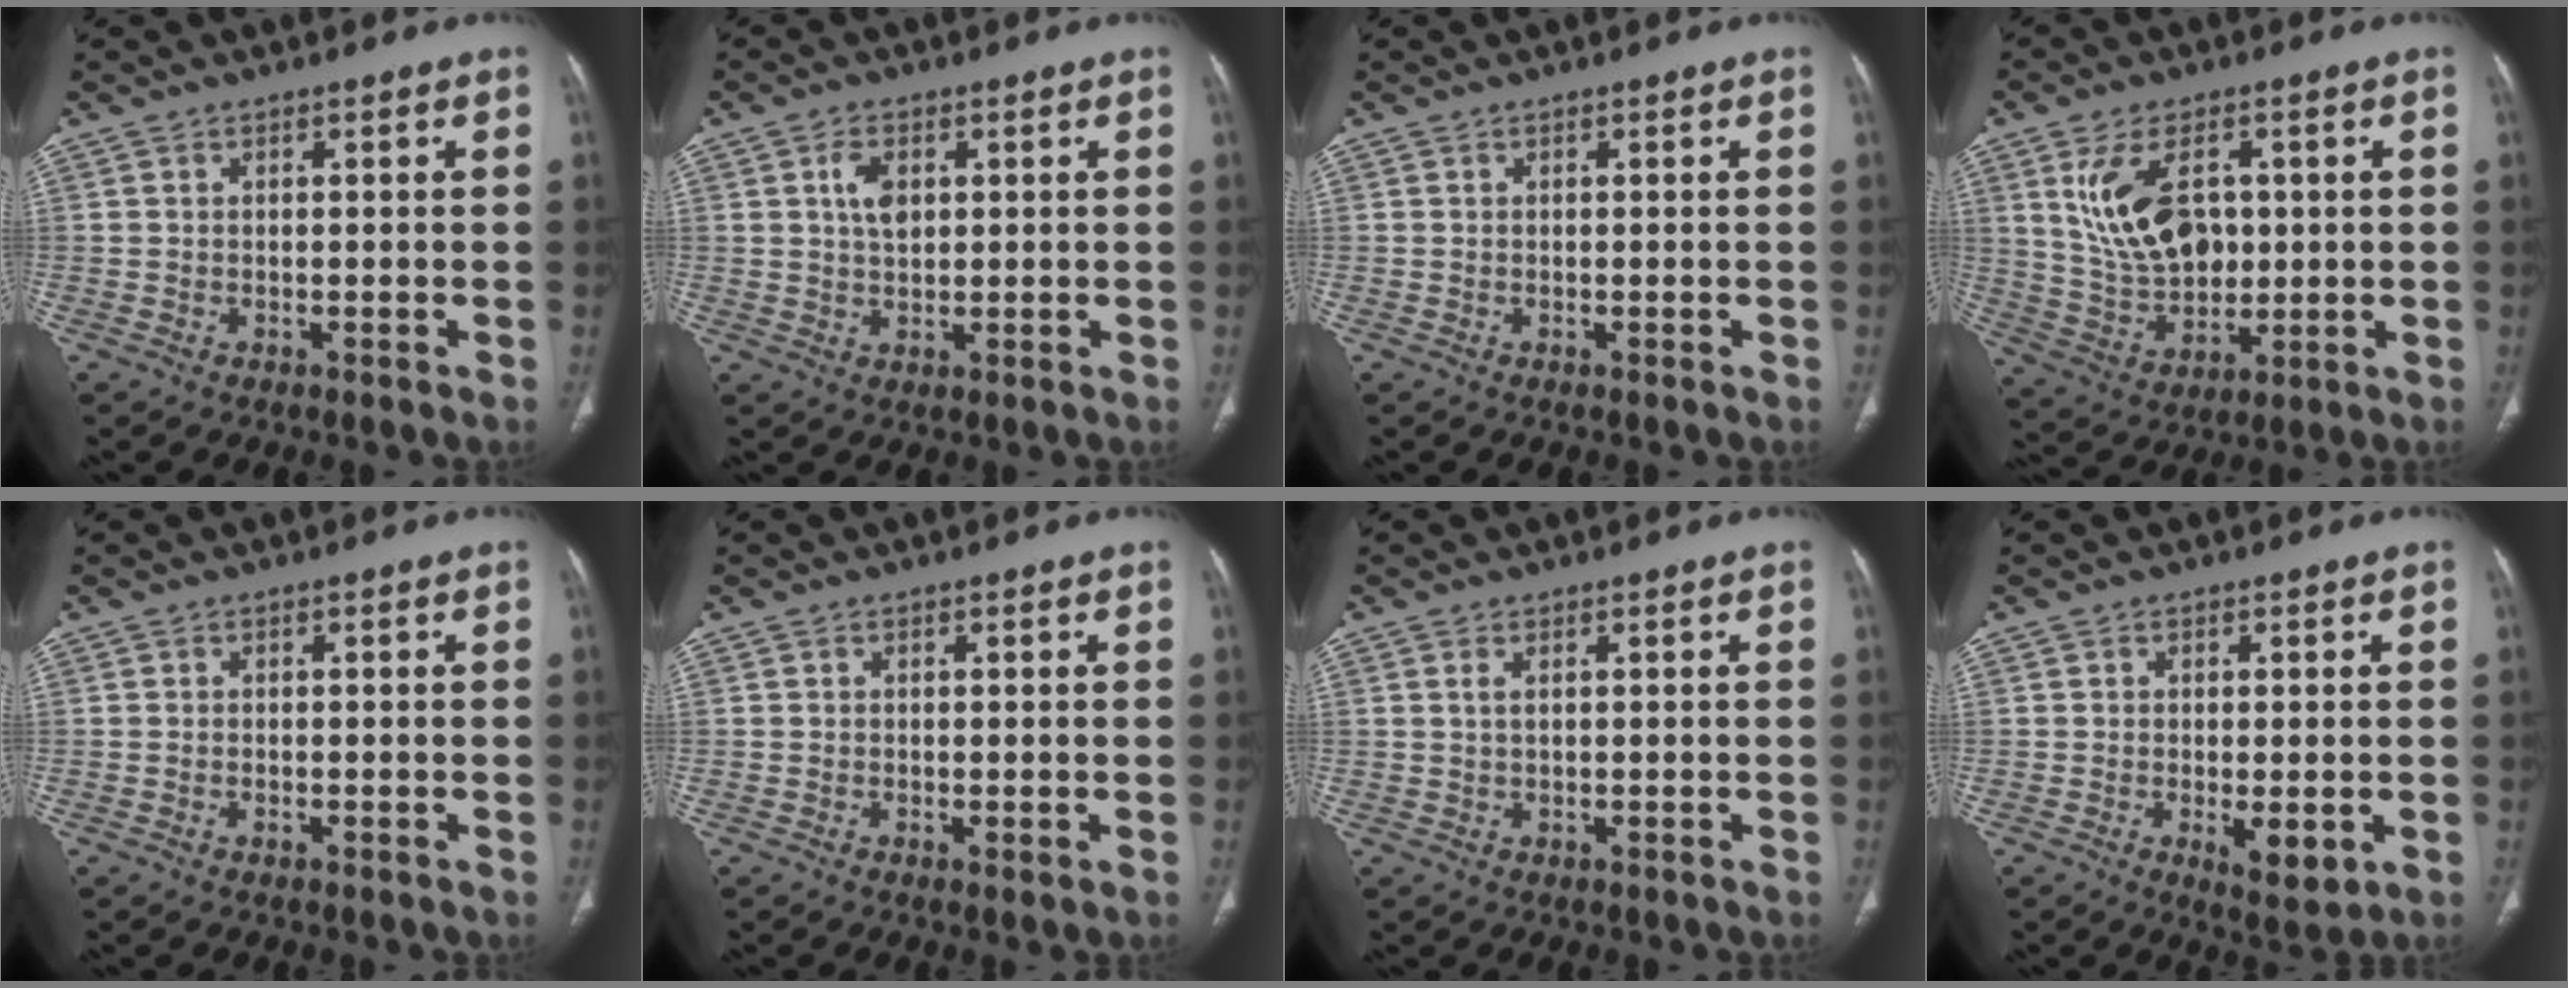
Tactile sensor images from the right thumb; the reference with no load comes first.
{"total": 4.3, "force": [1.3, 2.7, 3.2], "torque": [-0.051, -0.003, 0.025]}
{"total": 0.0}
{"total": 13.4, "force": [3.2, 8.4, 9.9], "torque": [-0.163, -0.011, 0.074]}
{"total": 0.5, "force": [-0.3, 0.3, 0.4], "torque": [-0.010, 0.004, -0.003]}
{"total": 0.7, "force": [-0.1, 0.2, 0.7], "torque": [-0.015, -0.004, -0.002]}
{"total": 1.2, "force": [0.5, 0.4, 1.0], "torque": [-0.024, 0.004, 0.013]}
{"total": 5.3, "force": [-1.3, 2.1, 4.7], "torque": [-0.065, -0.013, -0.013]}